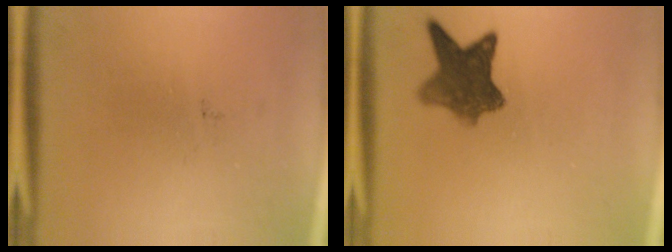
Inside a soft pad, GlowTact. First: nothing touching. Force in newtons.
{"total": 7.5}